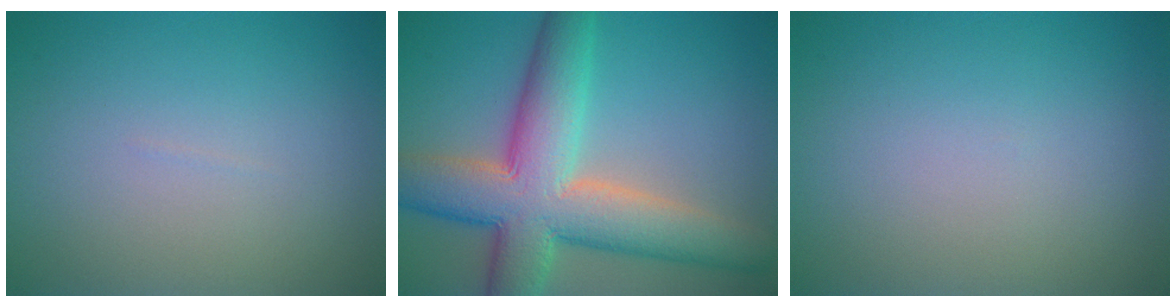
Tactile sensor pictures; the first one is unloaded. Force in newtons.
{"total": 11.1, "press": 11.1, "slide": 0.5}
{"total": 0.0}